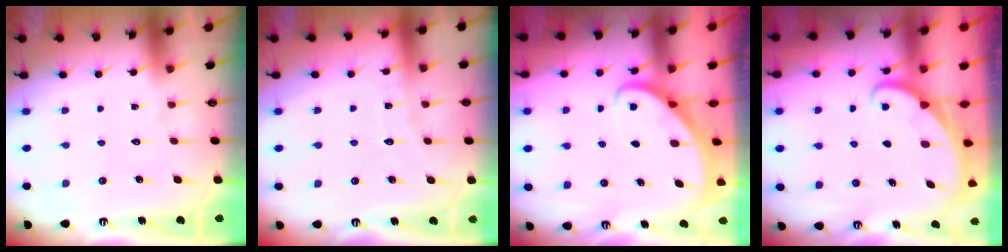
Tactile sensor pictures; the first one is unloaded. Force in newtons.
{"total": 3.4, "press": 3.4, "slide": 0.3}
{"total": 2.5, "press": 2.5, "slide": 0.2}
{"total": 1.6, "press": 1.6, "slide": 0.0}